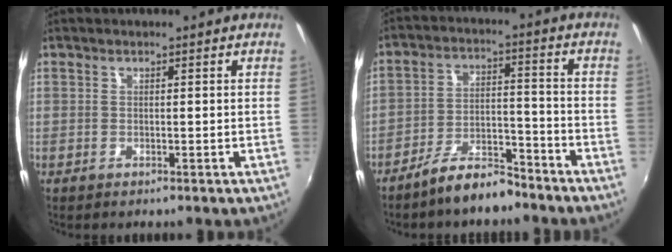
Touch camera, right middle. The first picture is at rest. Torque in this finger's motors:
{"motor_torque": [1.14, -1.00, 0.31, 0.15]}